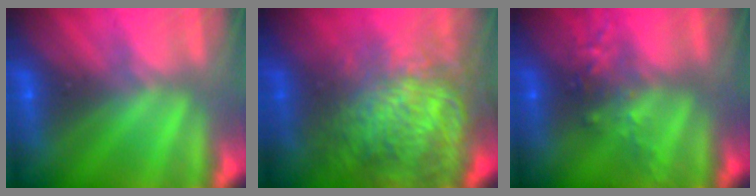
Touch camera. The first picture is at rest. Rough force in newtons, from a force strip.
{"total": 13.2}
{"total": 2.5}